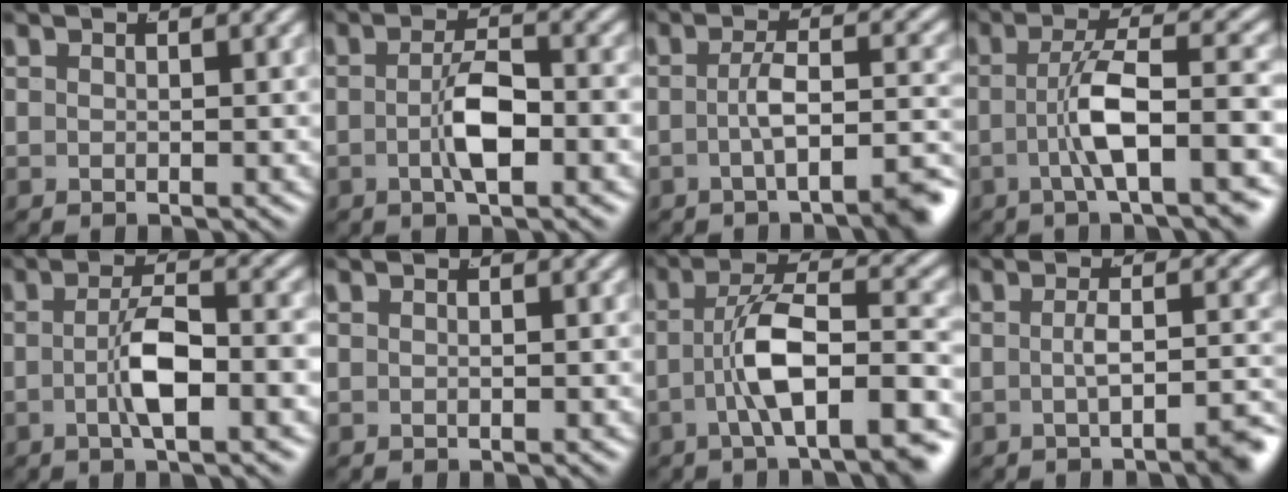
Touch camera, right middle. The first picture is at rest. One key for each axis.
{"total": 3.4, "fx": -1.1, "fy": 0.6, "fz": 3.2, "tx": -0.060, "ty": -0.008, "tz": -0.016}
{"total": 5.0, "fx": -3.3, "fy": 0.8, "fz": 3.7, "tx": -0.060, "ty": -0.008, "tz": -0.050}
{"total": 5.1, "fx": -1.6, "fy": 0.5, "fz": 4.8, "tx": -0.084, "ty": 0.000, "tz": -0.020}
{"total": 3.7, "fx": -1.2, "fy": 0.3, "fz": 3.5, "tx": -0.063, "ty": -0.003, "tz": -0.017}
{"total": 0.0}
{"total": 6.5, "fx": -2.7, "fy": 1.7, "fz": 5.7, "tx": -0.096, "ty": -0.004, "tz": -0.036}
{"total": 3.7, "fx": -2.5, "fy": 0.3, "fz": 2.7, "tx": -0.042, "ty": -0.007, "tz": -0.041}